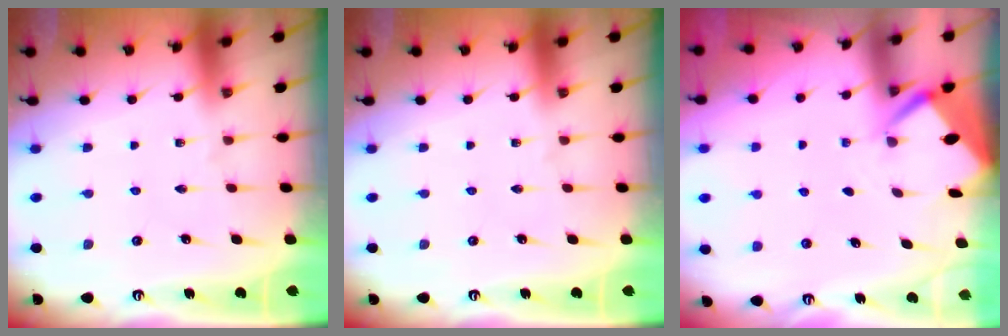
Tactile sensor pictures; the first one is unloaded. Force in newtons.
{"total": 0.0}
{"total": 2.7, "press": 2.7, "slide": 0.3}